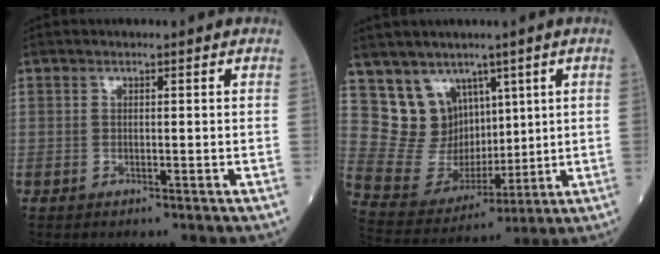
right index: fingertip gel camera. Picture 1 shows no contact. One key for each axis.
{"total": 9.5, "fx": 5.5, "fy": 7.1, "fz": 3.2, "tx": -0.072, "ty": 0.027, "tz": 0.125}